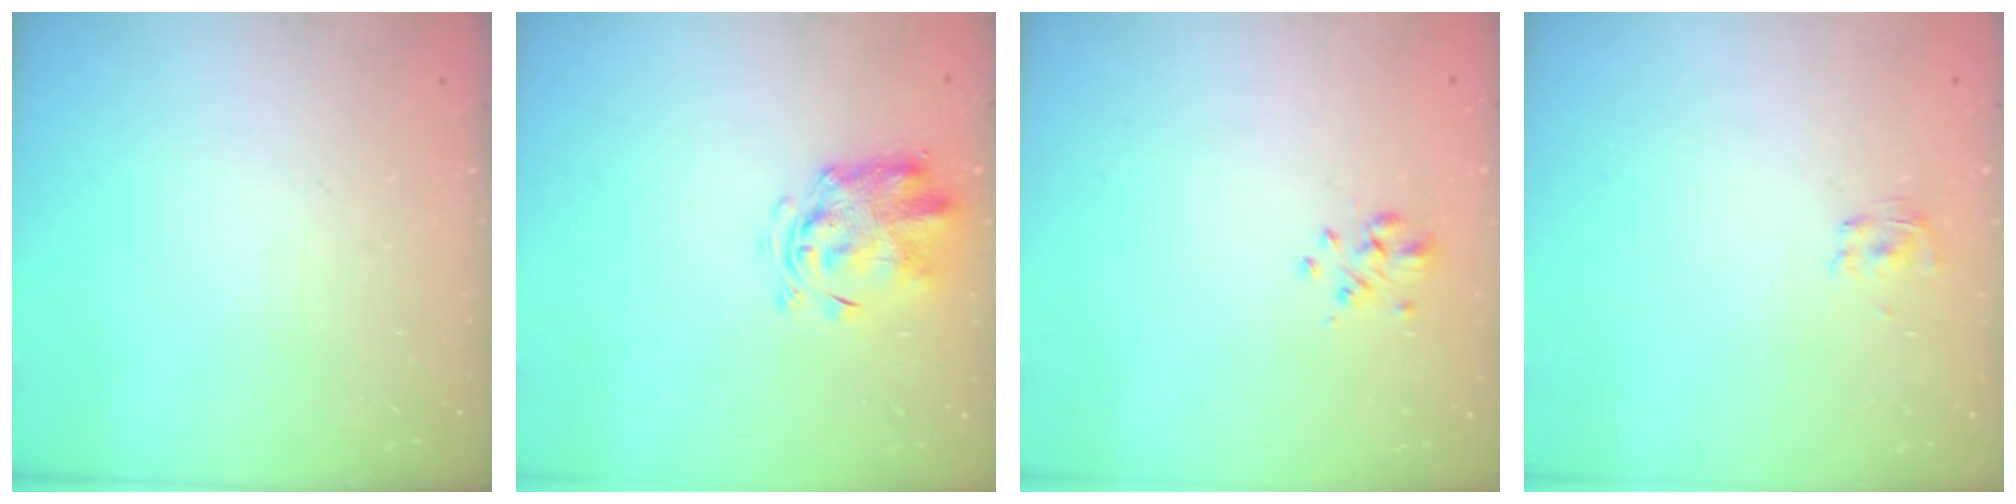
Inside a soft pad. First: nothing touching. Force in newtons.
{"total": 3.6, "press": 3.6, "slide": 0.5}
{"total": 2.4, "press": 2.2, "slide": 1.1}
{"total": 1.9, "press": 1.6, "slide": 1.0}